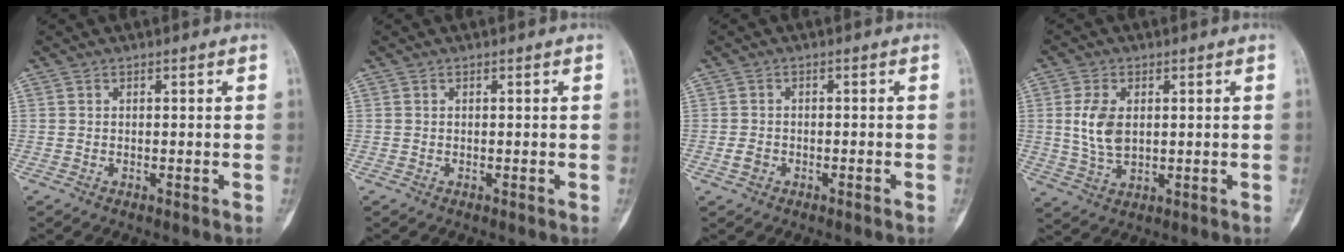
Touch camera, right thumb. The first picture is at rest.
{"total": 0.0}
{"total": 1.9, "force": [-0.9, 1.3, 1.0], "torque": [-0.022, 0.009, -0.016]}
{"total": 7.3, "force": [1.1, 4.4, 5.8], "torque": [-0.113, -0.006, 0.028]}